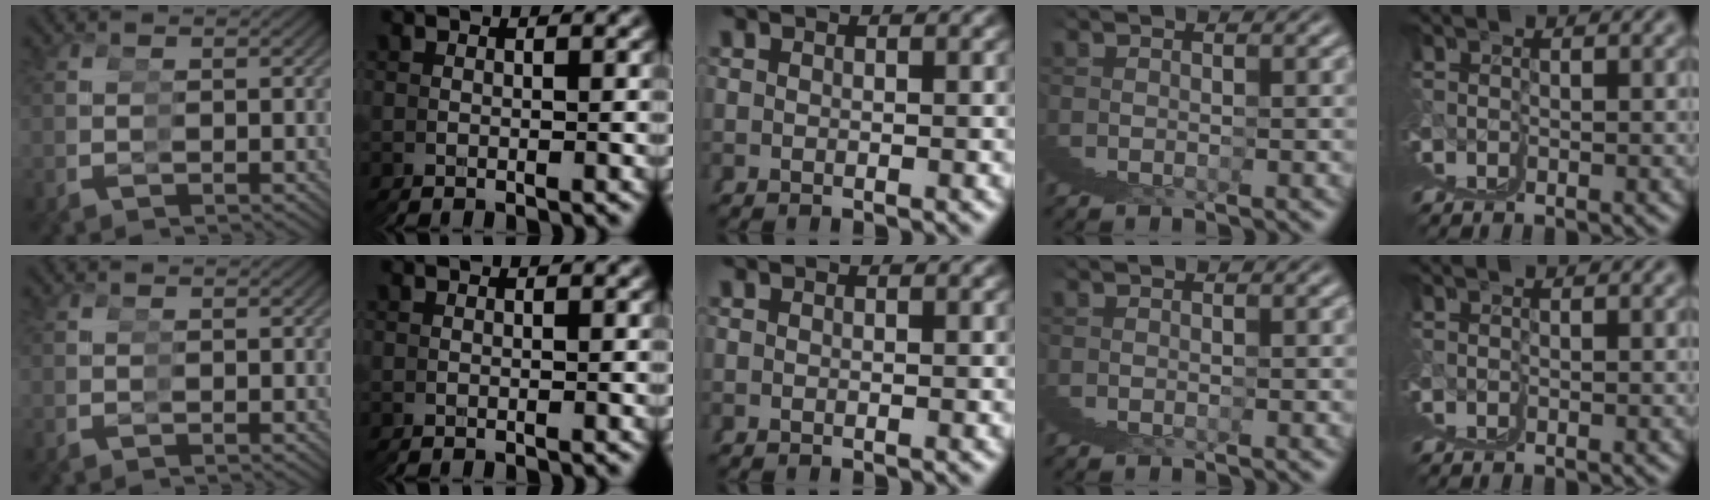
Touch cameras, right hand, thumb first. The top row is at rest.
{}